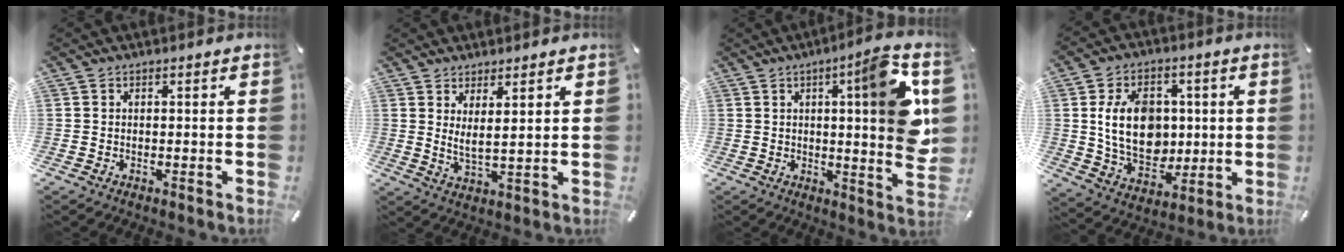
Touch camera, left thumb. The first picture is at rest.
{"total": 4.3, "force": [3.3, 0.4, 2.7], "torque": [-0.055, -0.021, 0.058]}
{"total": 16.1, "force": [4.6, 2.2, 15.2], "torque": [-0.208, -0.034, 0.058]}
{"total": 14.5, "force": [1.5, 10.9, 9.4], "torque": [-0.185, 0.010, 0.028]}